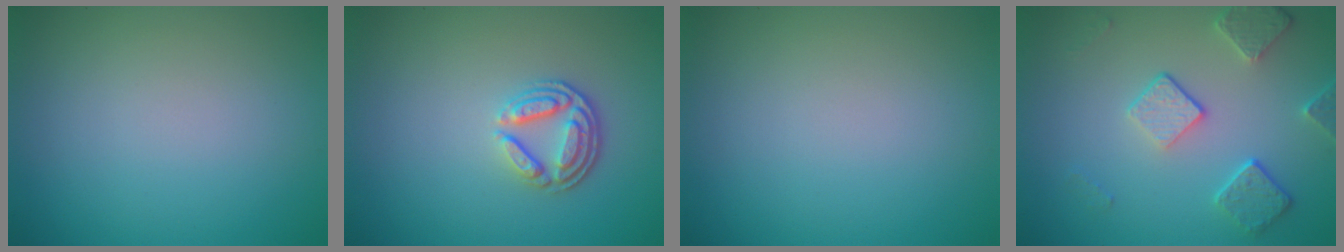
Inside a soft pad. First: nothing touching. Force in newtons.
{"total": 3.6, "press": 2.8, "slide": 2.2}
{"total": 0.0}
{"total": 4.0, "press": 3.1, "slide": 2.6}